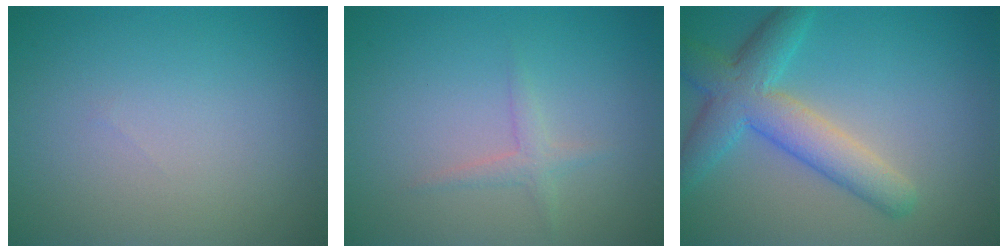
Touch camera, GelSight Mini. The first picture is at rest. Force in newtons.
{"total": 1.3, "press": 1.3, "slide": 0.1}
{"total": 5.9, "press": 5.9, "slide": 0.3}